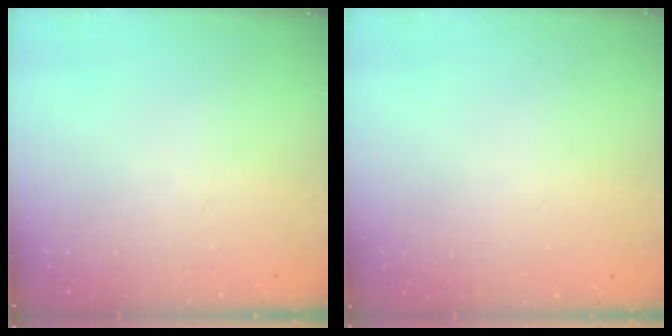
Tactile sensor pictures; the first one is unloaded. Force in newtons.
{"total": 0.0}